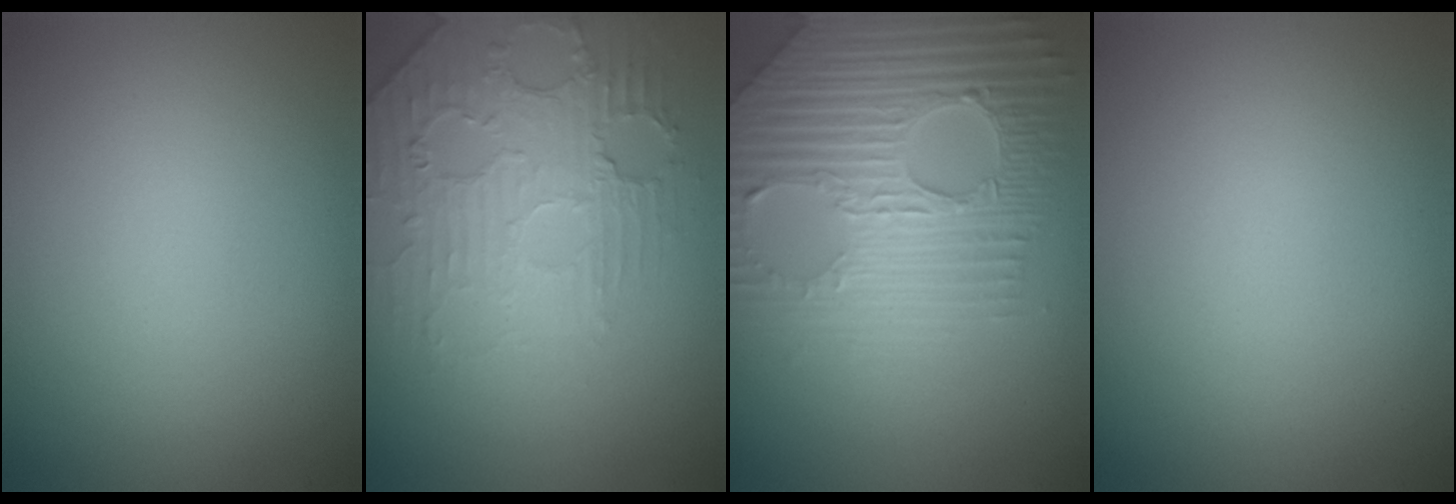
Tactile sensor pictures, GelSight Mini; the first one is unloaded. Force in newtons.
{"total": 2.9, "press": 2.4, "slide": 1.6}
{"total": 8.3, "press": 5.8, "slide": 6.0}
{"total": 0.0}